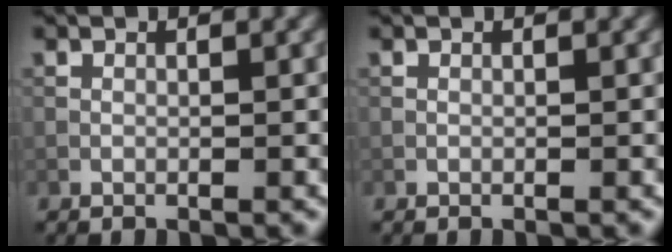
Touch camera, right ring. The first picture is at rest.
{"total": 0.0}